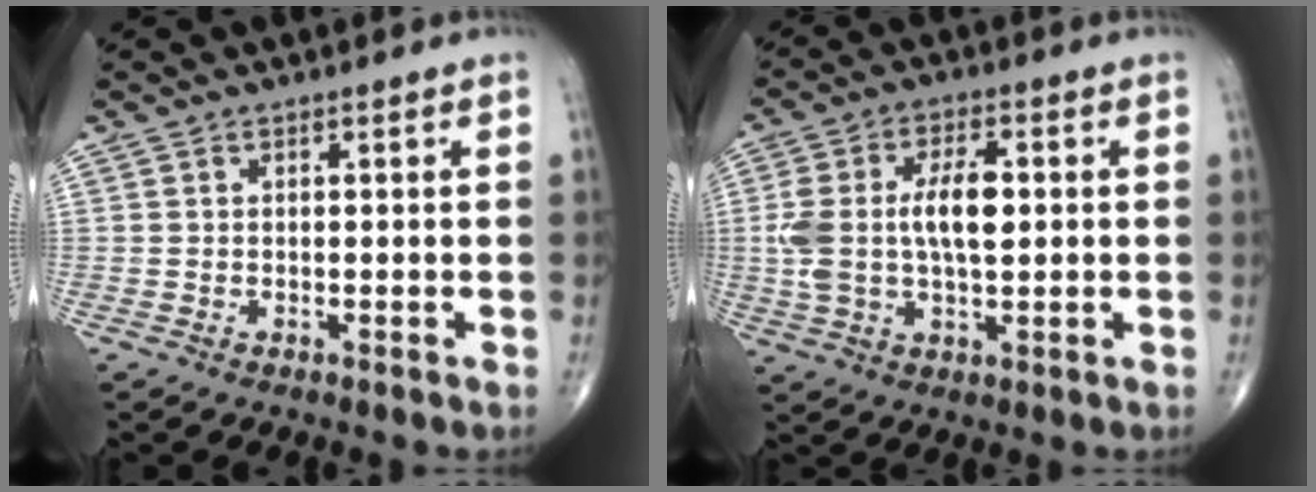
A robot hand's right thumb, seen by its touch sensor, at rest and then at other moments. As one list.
[{"total": 11.7, "force": [1.0, 5.7, 10.2], "torque": [-0.200, 0.013, 0.021]}]